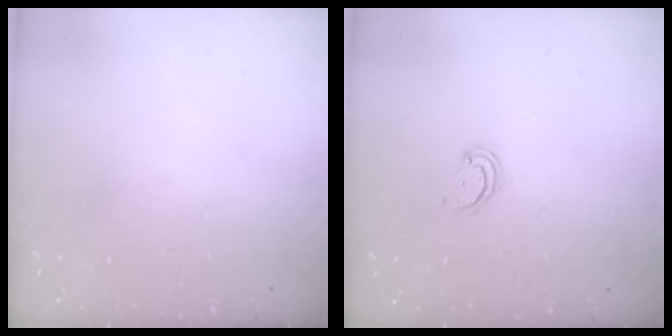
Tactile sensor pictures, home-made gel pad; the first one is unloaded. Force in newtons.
{"total": 2.2, "press": 2.2, "slide": 0.2}